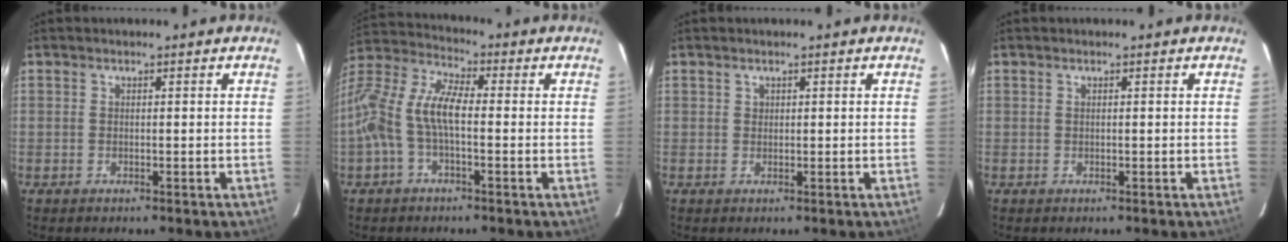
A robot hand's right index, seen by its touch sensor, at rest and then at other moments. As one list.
[{"total": 12.2, "force": [-1.9, 4.9, 11.0], "torque": [-0.229, 0.015, -0.045]}, {"total": 0.6, "force": [0.3, 0.5, 0.0], "torque": [0.002, 0.004, 0.005]}, {"total": 0.0}]